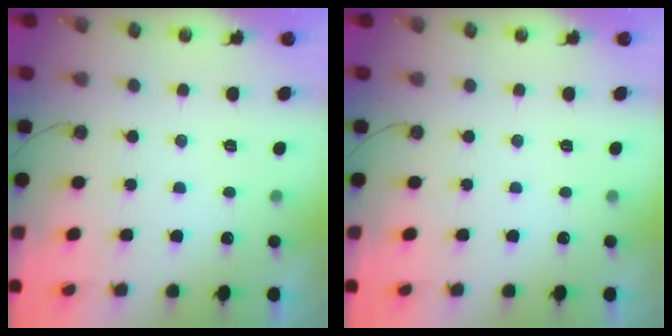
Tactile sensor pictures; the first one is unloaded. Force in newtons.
{"total": 0.0}